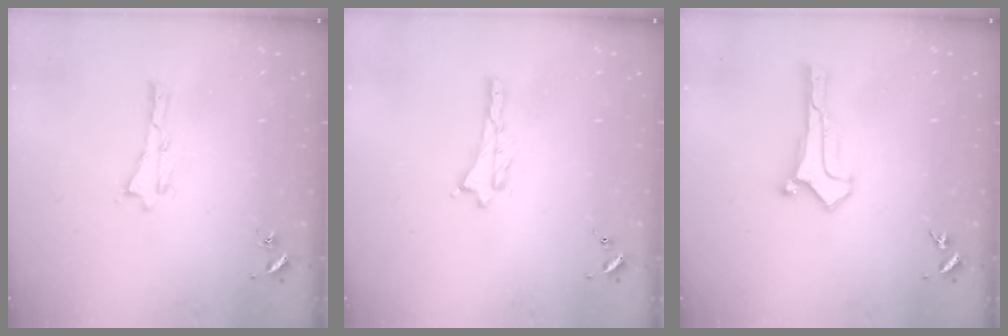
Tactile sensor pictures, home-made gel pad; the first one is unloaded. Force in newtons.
{"total": 0.0}
{"total": 0.6, "press": 0.6, "slide": 0.0}